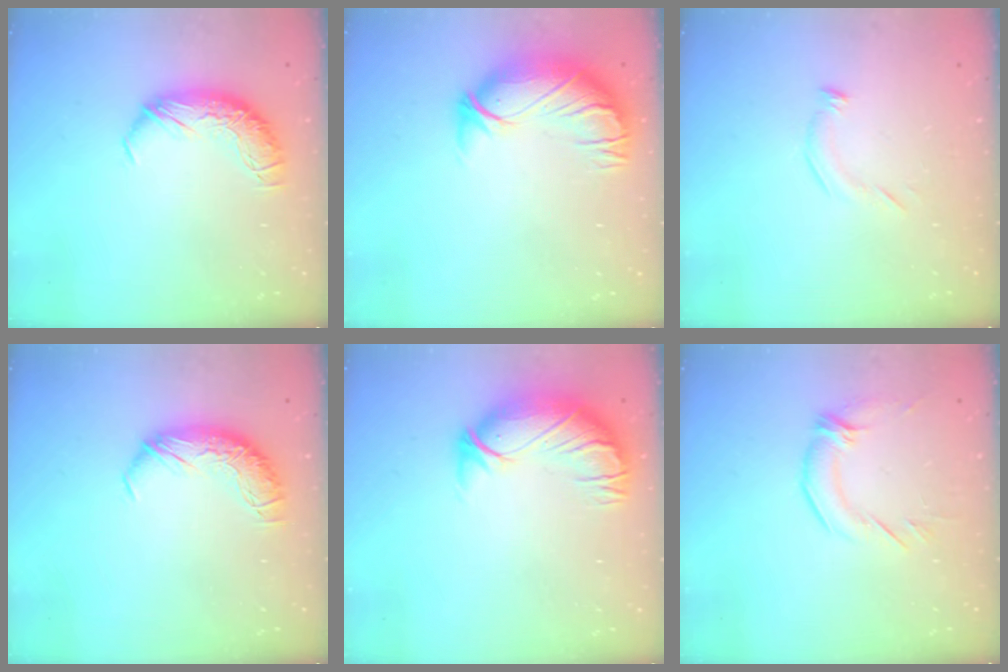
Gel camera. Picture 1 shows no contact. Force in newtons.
{"total": 2.9, "press": 0.4, "slide": 2.9}
{"total": 4.4, "press": 4.3, "slide": 0.8}
{"total": 0.0}
{"total": 3.0, "press": 0.4, "slide": 3.0}
{"total": 2.3, "press": 0.8, "slide": 2.1}